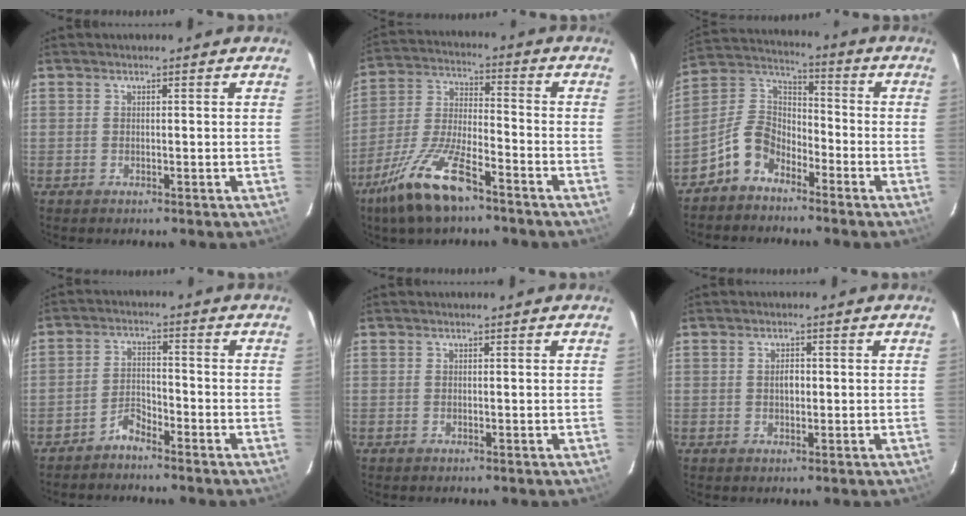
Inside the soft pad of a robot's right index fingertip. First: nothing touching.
{"total": 14.4, "force": [-9.6, 4.2, 9.9], "torque": [-0.217, -0.018, -0.184]}
{"total": 8.9, "force": [-6.2, 5.2, 3.9], "torque": [-0.088, 0.034, -0.131]}
{"total": 3.6, "force": [-3.3, 1.0, 1.1], "torque": [-0.032, 0.011, -0.065]}
{"total": 0.0}
{"total": 1.9, "force": [0.1, 1.2, 1.4], "torque": [-0.024, 0.006, 0.001]}